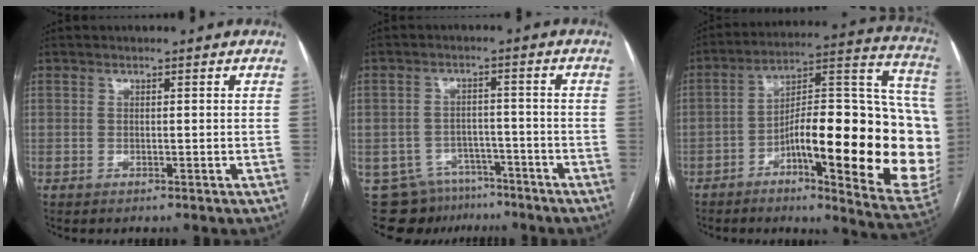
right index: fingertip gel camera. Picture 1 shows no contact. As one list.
[{"total": 9.1, "force": [-6.7, 6.0, 1.2], "torque": [-0.014, 0.020, -0.094]}, {"total": 29.1, "force": [-5.5, 6.0, 28.0], "torque": [-0.312, 0.022, -0.072]}]